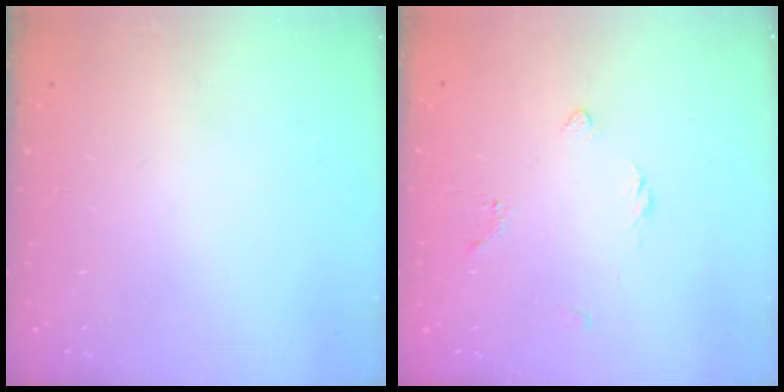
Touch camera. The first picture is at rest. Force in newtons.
{"total": 2.4, "press": 2.3, "slide": 0.6}